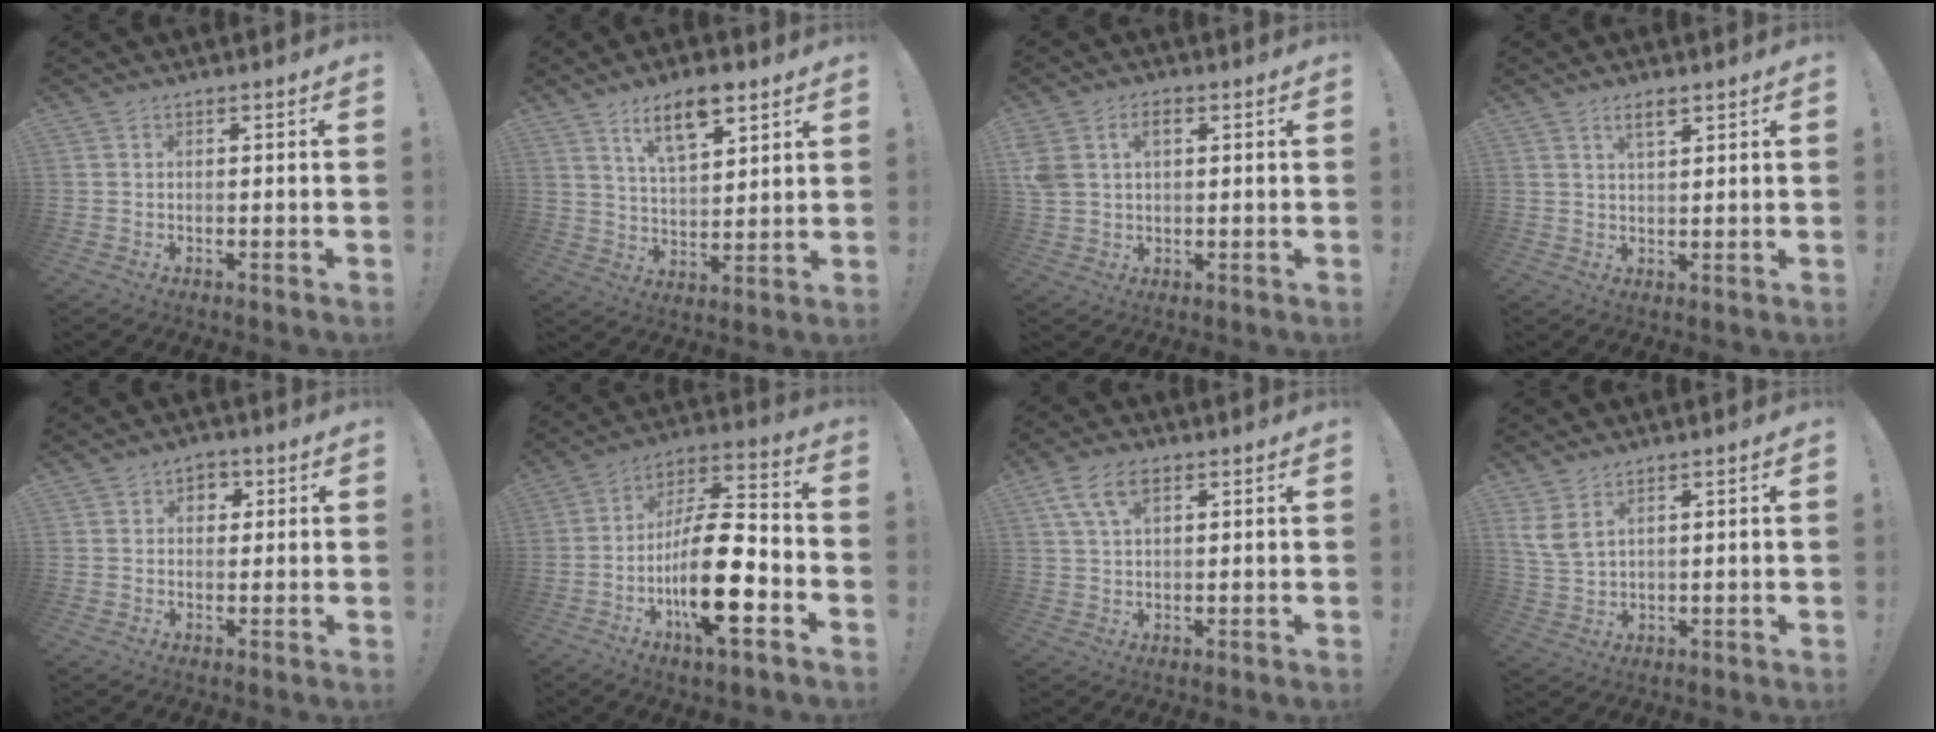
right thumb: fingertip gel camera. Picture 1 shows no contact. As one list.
[{"total": 11.0, "force": [7.2, 4.8, 6.9], "torque": [-0.103, -0.034, 0.127]}, {"total": 6.0, "force": [2.0, 4.3, 3.8], "torque": [-0.080, 0.005, 0.037]}, {"total": 3.8, "force": [2.4, 1.3, 2.8], "torque": [-0.044, -0.010, 0.039]}, {"total": 3.7, "force": [1.0, 3.2, 1.5], "torque": [-0.021, 0.003, 0.016]}, {"total": 21.5, "force": [-6.5, 7.3, 19.1], "torque": [-0.351, 0.031, -0.106]}, {"total": 7.9, "force": [3.6, 4.1, 5.7], "torque": [-0.104, 0.005, 0.070]}, {"total": 5.1, "force": [3.1, 1.8, 3.7], "torque": [-0.077, -0.017, 0.057]}]